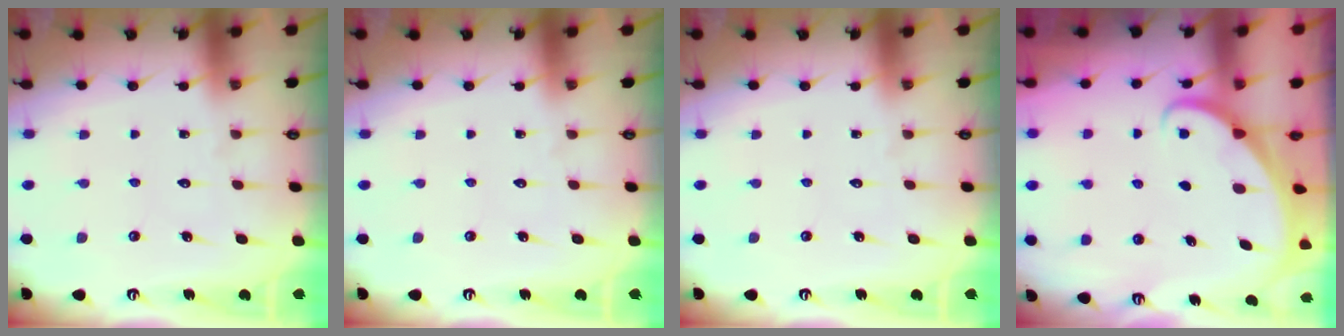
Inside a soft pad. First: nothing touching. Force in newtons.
{"total": 0.0}
{"total": 0.0}
{"total": 1.7, "press": 1.7, "slide": 0.1}